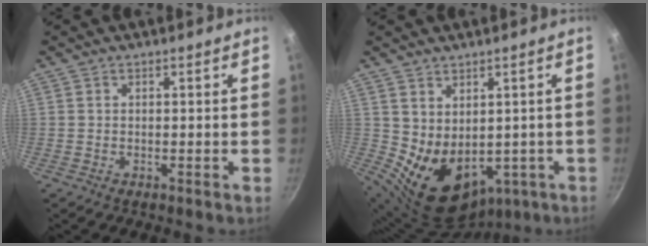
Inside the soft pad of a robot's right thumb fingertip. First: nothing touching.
{"total": 12.1, "force": [0.0, 8.9, 8.1], "torque": [-0.110, -0.019, 0.036]}